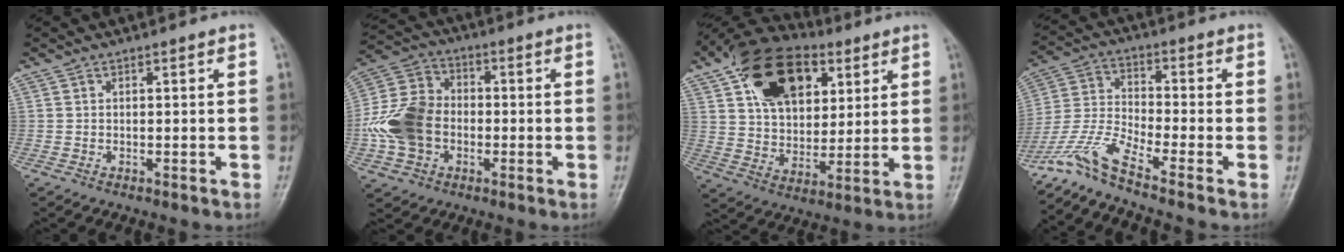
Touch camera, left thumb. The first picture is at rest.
{"total": 13.4, "force": [-2.3, 10.4, 8.2], "torque": [-0.149, 0.029, -0.049]}
{"total": 19.4, "force": [8.3, 12.2, 12.6], "torque": [-0.177, -0.018, 0.140]}
{"total": 8.6, "force": [-7.1, -0.4, 4.8], "torque": [-0.123, 0.030, -0.154]}